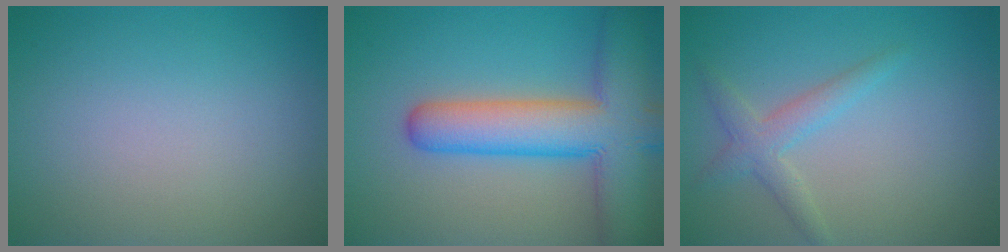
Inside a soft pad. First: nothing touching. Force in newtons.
{"total": 9.7, "press": 9.6, "slide": 0.6}
{"total": 2.4, "press": 2.4, "slide": 0.2}